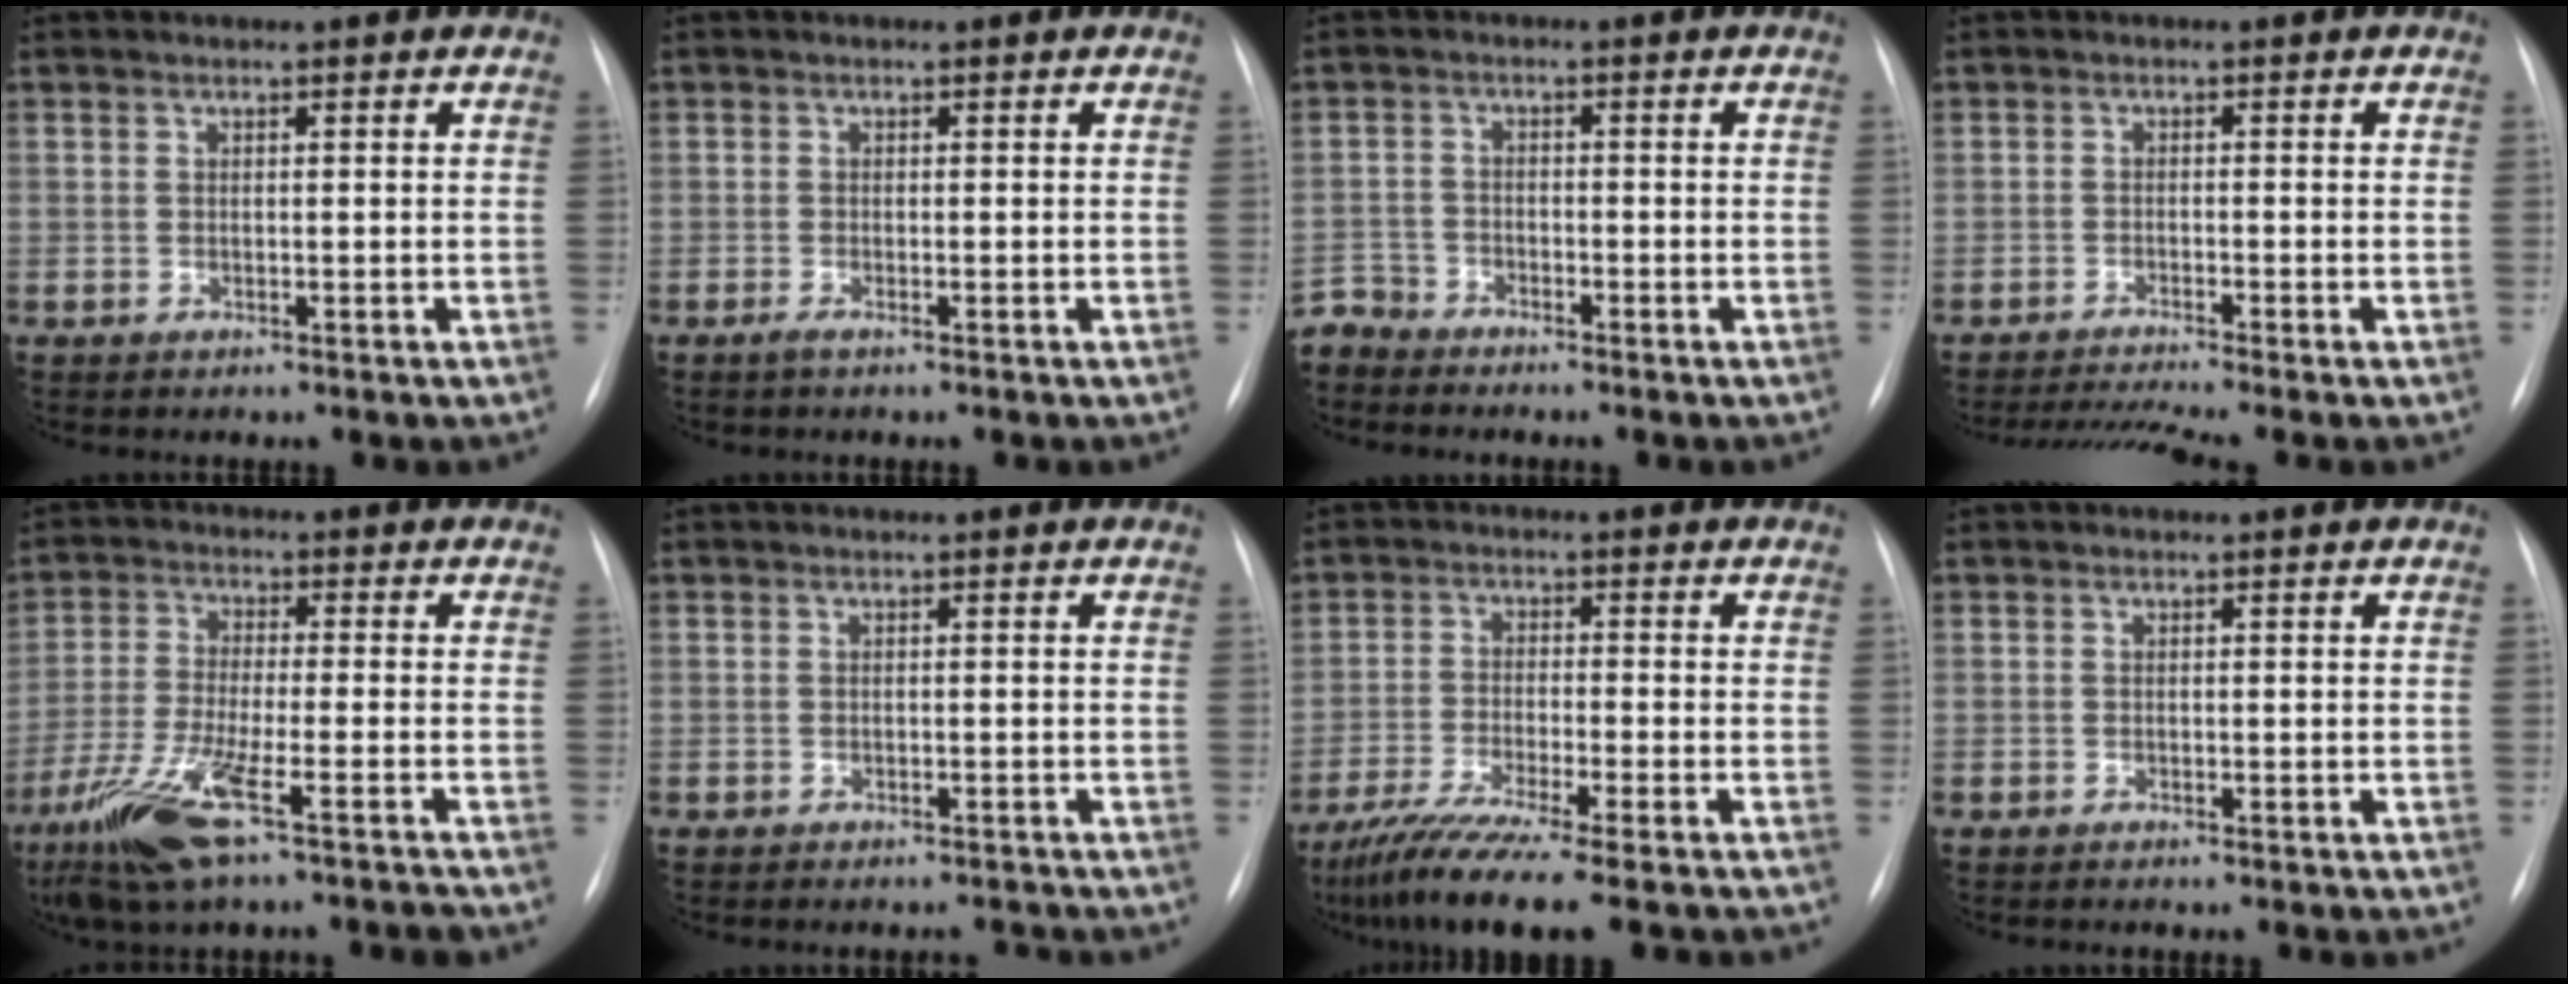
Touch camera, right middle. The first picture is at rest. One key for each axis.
{"total": 1.0, "fx": -0.7, "fy": 0.0, "fz": 0.7, "tx": -0.017, "ty": -0.002, "tz": -0.015}
{"total": 3.7, "fx": -3.5, "fy": 0.6, "fz": -0.8, "tx": 0.021, "ty": -0.009, "tz": -0.069}
{"total": 5.4, "fx": -4.6, "fy": -1.6, "fz": 2.2, "tx": -0.041, "ty": -0.016, "tz": -0.079}
{"total": 11.7, "fx": -7.4, "fy": 0.5, "fz": 9.0, "tx": -0.182, "ty": -0.031, "tz": -0.136}
{"total": 1.4, "fx": -1.3, "fy": 0.2, "fz": 0.0, "tx": 0.007, "ty": -0.003, "tz": -0.013}
{"total": 10.4, "fx": -8.1, "fy": -0.6, "fz": 6.5, "tx": -0.110, "ty": -0.034, "tz": -0.135}
{"total": 0.0}